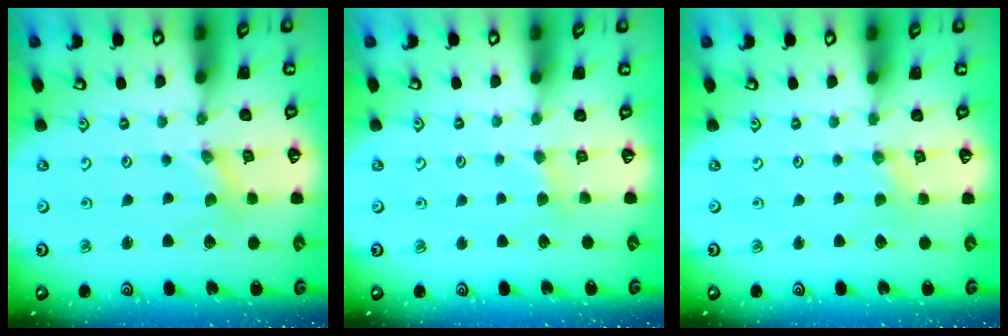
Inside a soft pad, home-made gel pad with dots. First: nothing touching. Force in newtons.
{"total": 2.5, "press": 2.4, "slide": 0.4}
{"total": 1.5, "press": 1.5, "slide": 0.3}